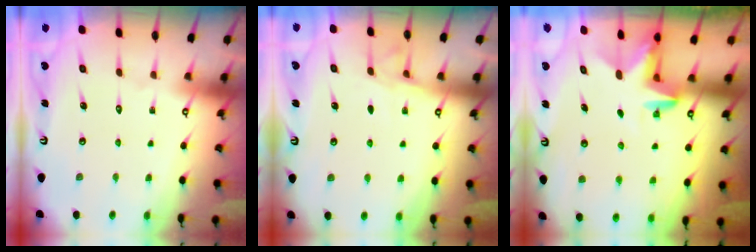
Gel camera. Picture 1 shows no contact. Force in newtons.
{"total": 5.2, "press": 5.1, "slide": 0.6}
{"total": 3.4, "press": 3.4, "slide": 0.2}